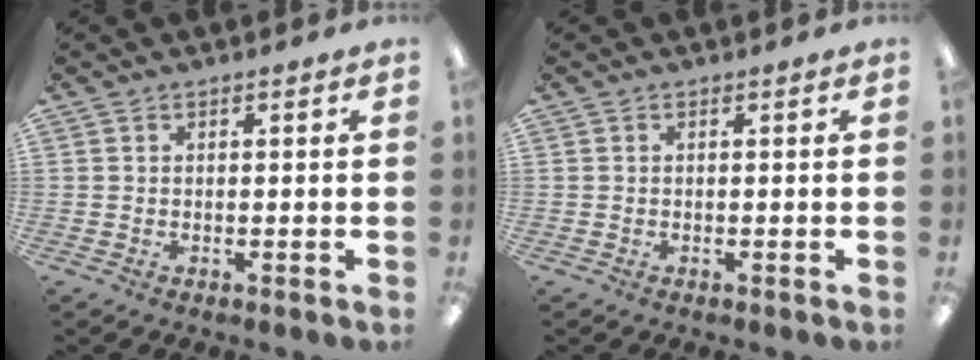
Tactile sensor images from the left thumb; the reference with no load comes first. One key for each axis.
{"total": 0.0}